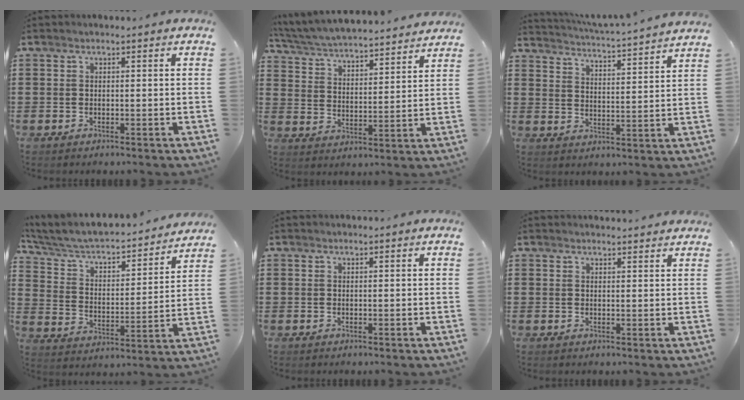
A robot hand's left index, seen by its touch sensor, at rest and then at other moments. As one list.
[{"total": 5.3, "force": [5.2, -0.2, 1.0], "torque": [-0.044, -0.038, 0.086]}, {"total": 3.9, "force": [3.8, -0.7, 0.6], "torque": [-0.033, -0.035, 0.058]}, {"total": 4.8, "force": [4.2, 1.4, 1.7], "torque": [-0.057, -0.042, 0.063]}, {"total": 0.0}, {"total": 1.6, "force": [1.6, 0.0, 0.2], "torque": [-0.007, 0.000, 0.032]}]